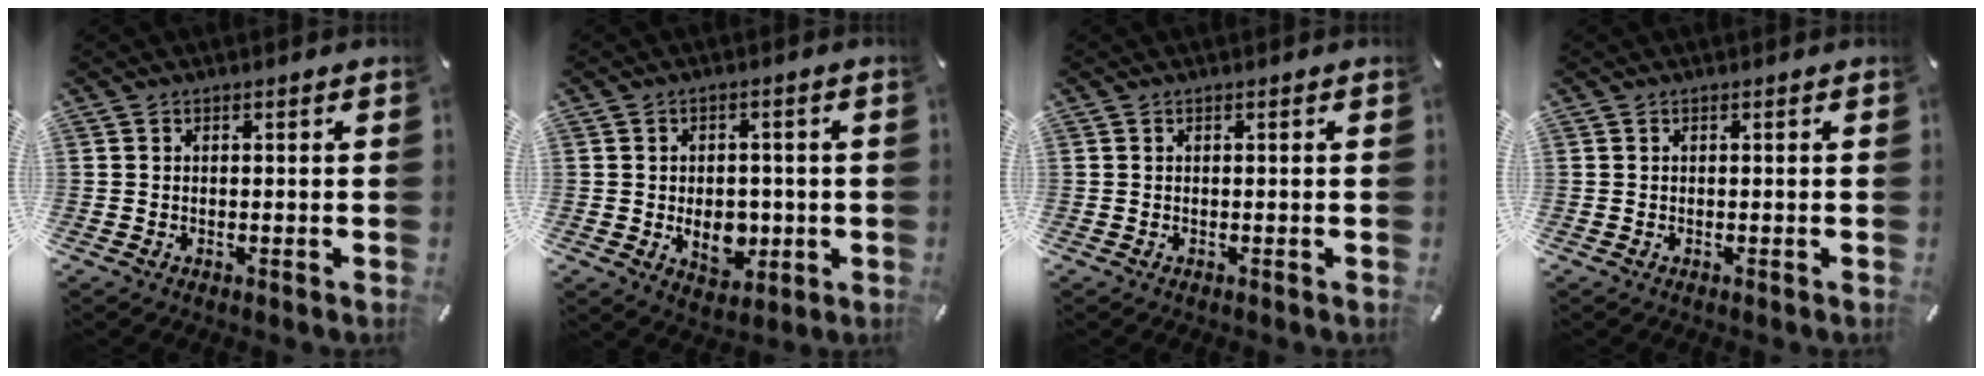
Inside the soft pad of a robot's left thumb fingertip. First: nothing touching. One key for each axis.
{"total": 7.8, "fx": -1.1, "fy": 5.9, "fz": 5.0, "tx": -0.067, "ty": -0.001, "tz": -0.019}
{"total": 0.0}
{"total": 0.0}